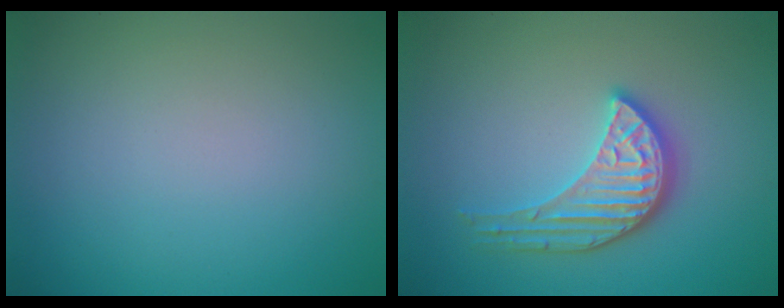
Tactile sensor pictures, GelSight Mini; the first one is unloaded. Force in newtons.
{"total": 3.9, "press": 3.5, "slide": 1.6}